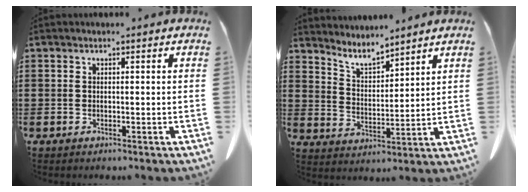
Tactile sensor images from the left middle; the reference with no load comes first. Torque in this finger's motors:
{"motor_torque": [0.19, 0.08, 0.00, 0.02]}